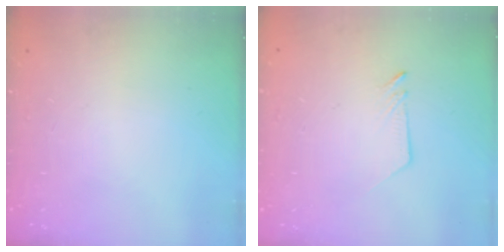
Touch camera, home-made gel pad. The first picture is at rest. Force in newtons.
{"total": 2.5, "press": 2.5, "slide": 0.2}